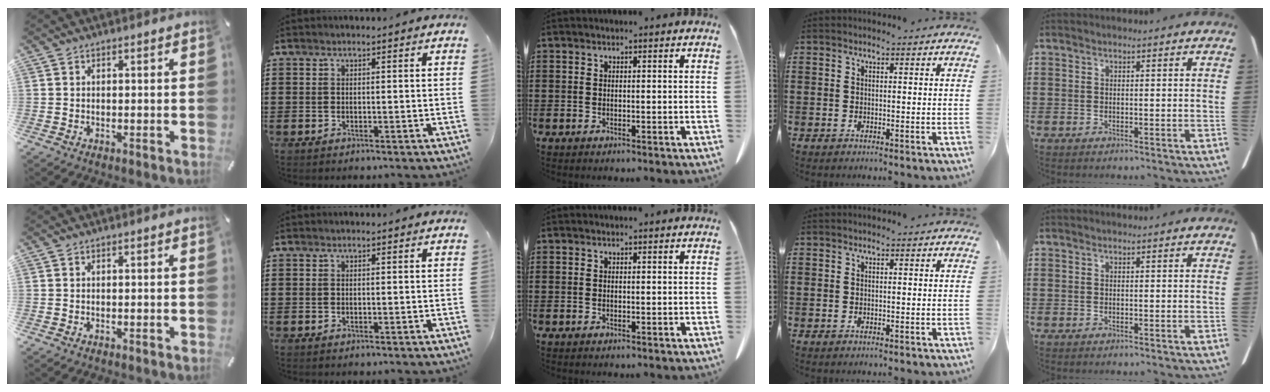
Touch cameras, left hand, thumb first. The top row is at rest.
{}